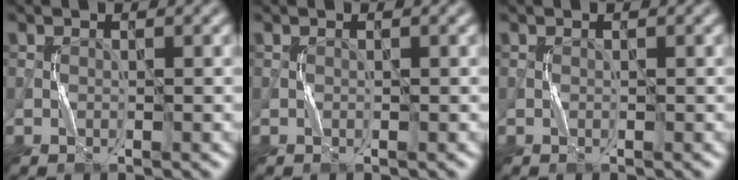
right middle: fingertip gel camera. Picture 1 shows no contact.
{"total": 0.0}
{"total": 0.0}